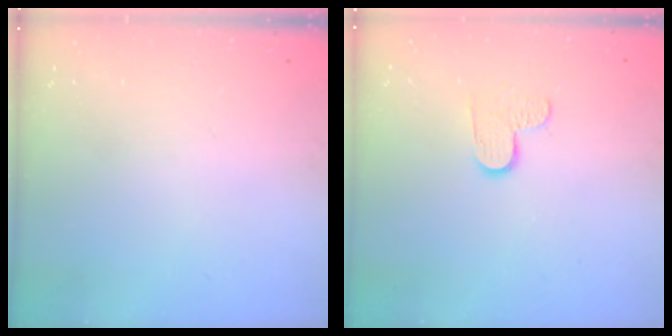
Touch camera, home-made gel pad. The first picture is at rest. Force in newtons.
{"total": 5.5, "press": 5.5, "slide": 0.4}